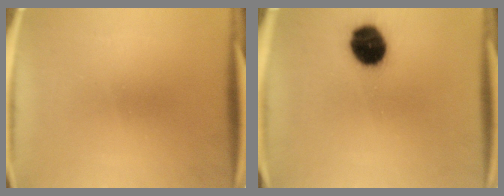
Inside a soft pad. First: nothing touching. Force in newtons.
{"total": 11.9}